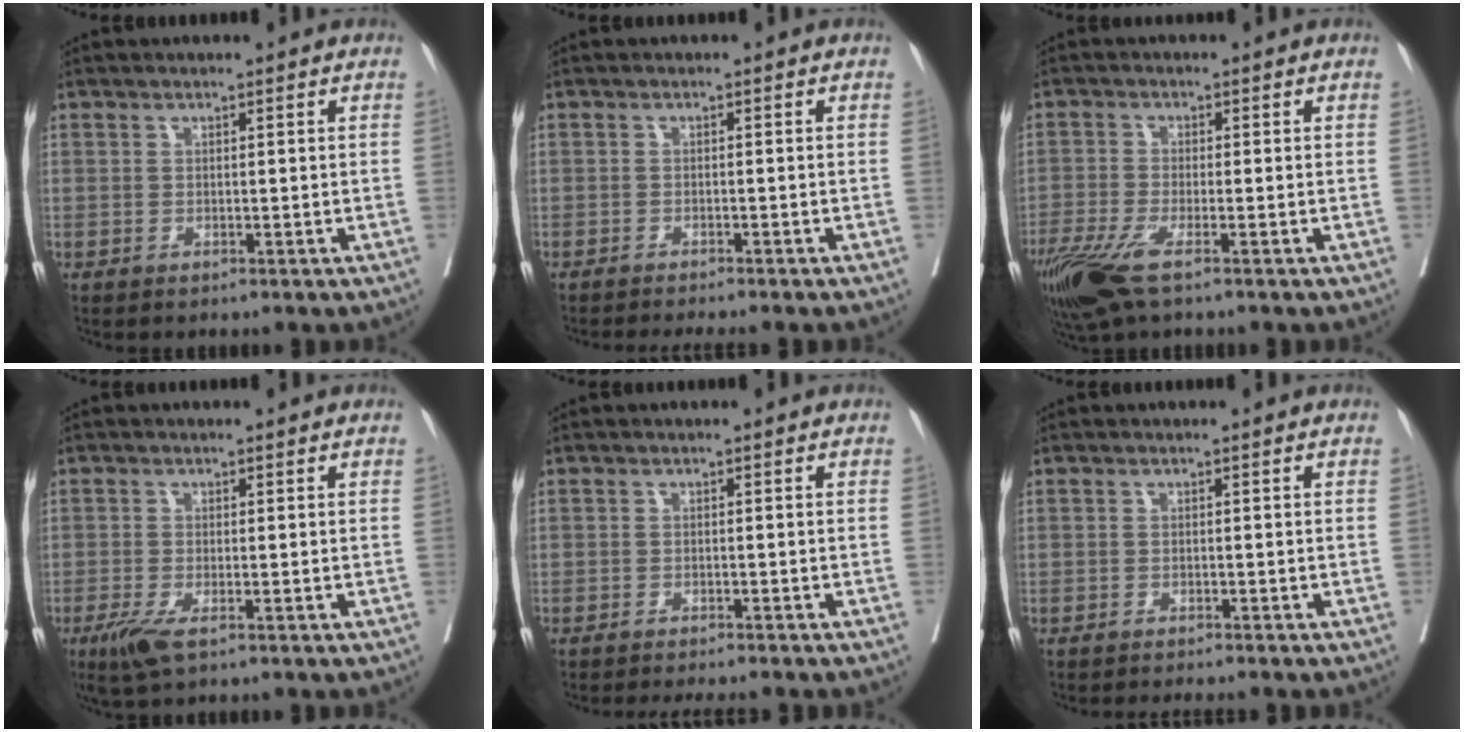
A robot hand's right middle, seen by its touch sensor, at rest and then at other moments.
{"total": 5.7, "force": [-5.1, -0.2, 2.4], "torque": [-0.016, -0.007, -0.074]}
{"total": 7.5, "force": [-4.6, 1.4, 5.8], "torque": [-0.112, -0.021, -0.088]}
{"total": 3.8, "force": [-2.2, 0.8, 3.0], "torque": [-0.063, -0.011, -0.040]}
{"total": 7.5, "force": [-6.9, 0.6, 3.0], "torque": [-0.026, -0.011, -0.090]}
{"total": 5.6, "force": [-5.1, 0.5, 2.2], "torque": [-0.022, -0.008, -0.068]}